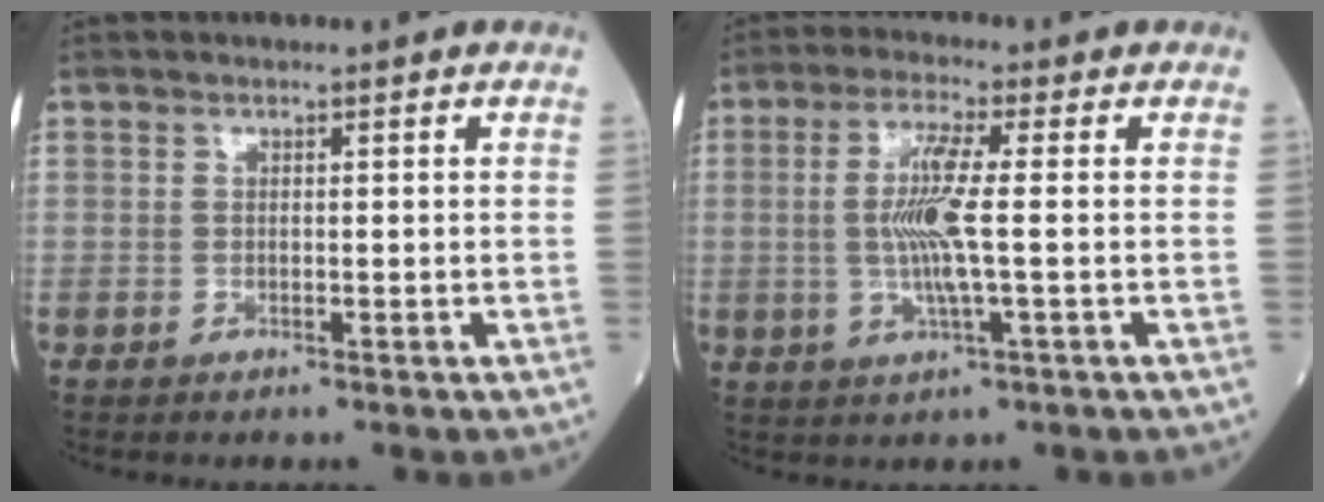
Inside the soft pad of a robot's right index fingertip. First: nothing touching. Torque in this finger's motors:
{"motor_torque": [1.35, 0.03, 0.70, 0.17]}